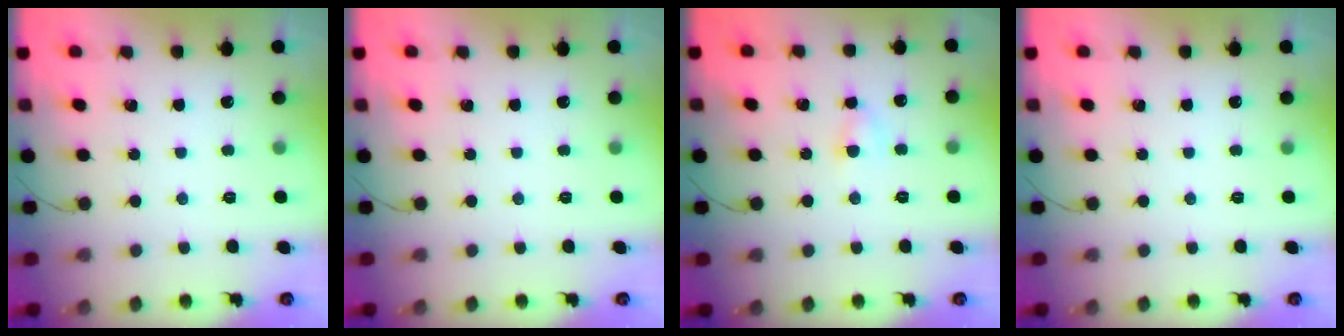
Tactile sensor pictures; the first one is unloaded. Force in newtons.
{"total": 0.0}
{"total": 3.9, "press": 3.7, "slide": 1.3}
{"total": 0.0}